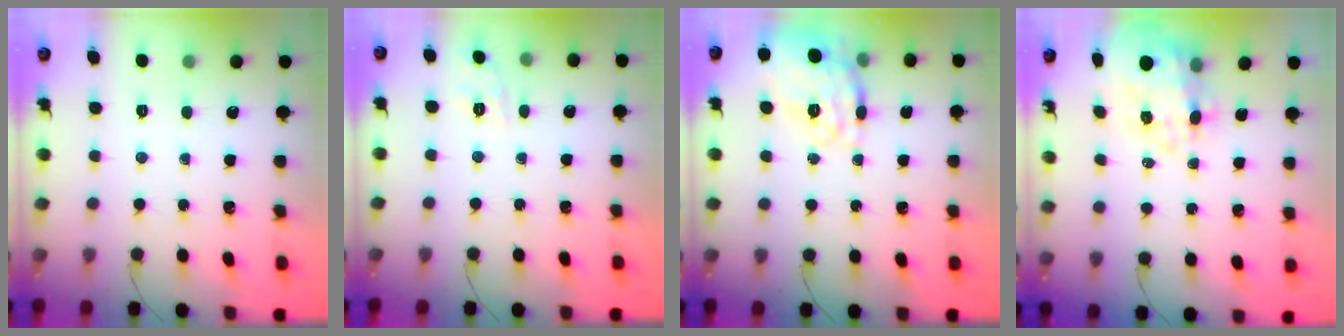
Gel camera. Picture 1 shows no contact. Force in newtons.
{"total": 1.7, "press": 0.3, "slide": 1.6}
{"total": 16.4, "press": 16.4, "slide": 1.0}
{"total": 9.2, "press": 8.7, "slide": 3.0}